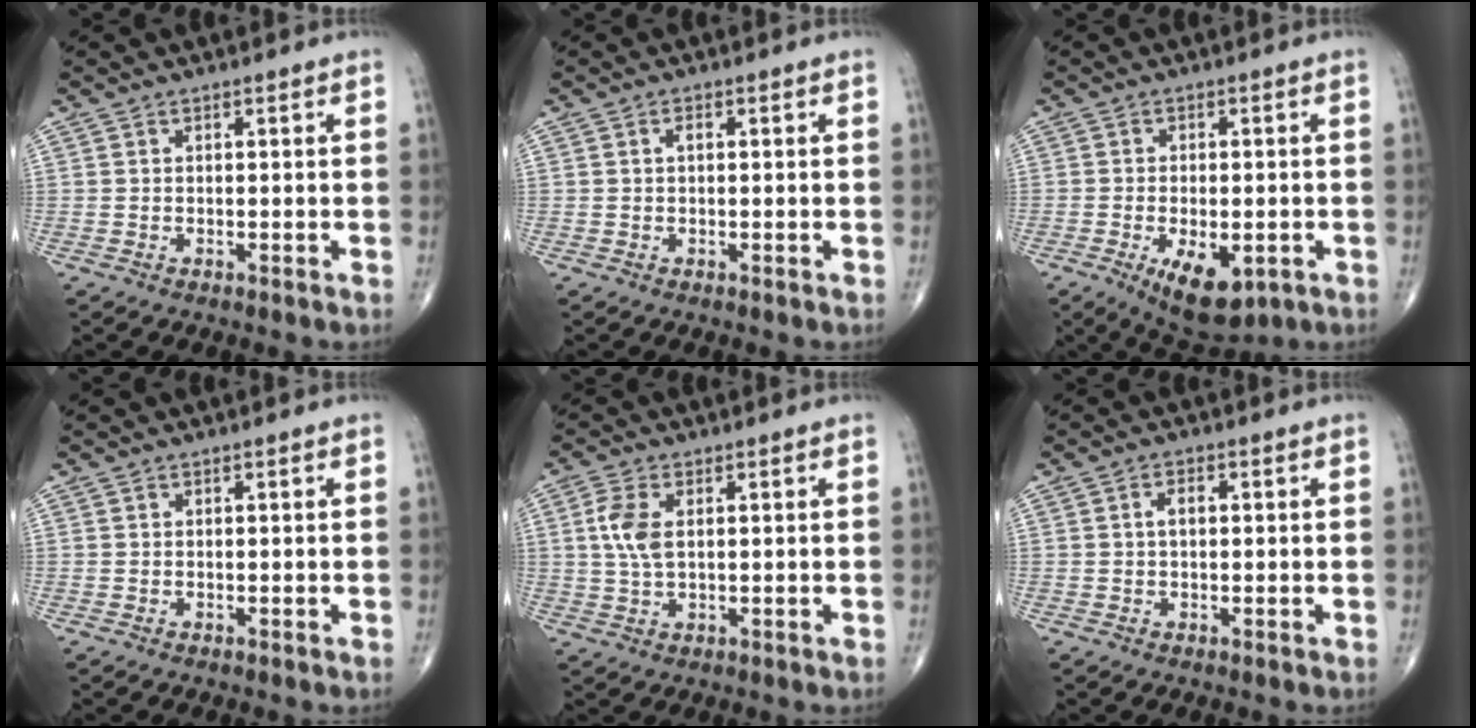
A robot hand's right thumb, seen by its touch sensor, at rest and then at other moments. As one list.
[{"total": 1.1, "force": [0.1, 0.6, 0.9], "torque": [-0.012, 0.002, 0.000]}, {"total": 10.4, "force": [-3.8, 5.1, 8.2], "torque": [-0.120, -0.004, -0.046]}, {"total": 0.0}, {"total": 5.7, "force": [1.1, 3.0, 4.7], "torque": [-0.110, 0.004, 0.022]}, {"total": 2.4, "force": [0.3, 1.3, 1.9], "torque": [-0.031, 0.008, 0.003]}]